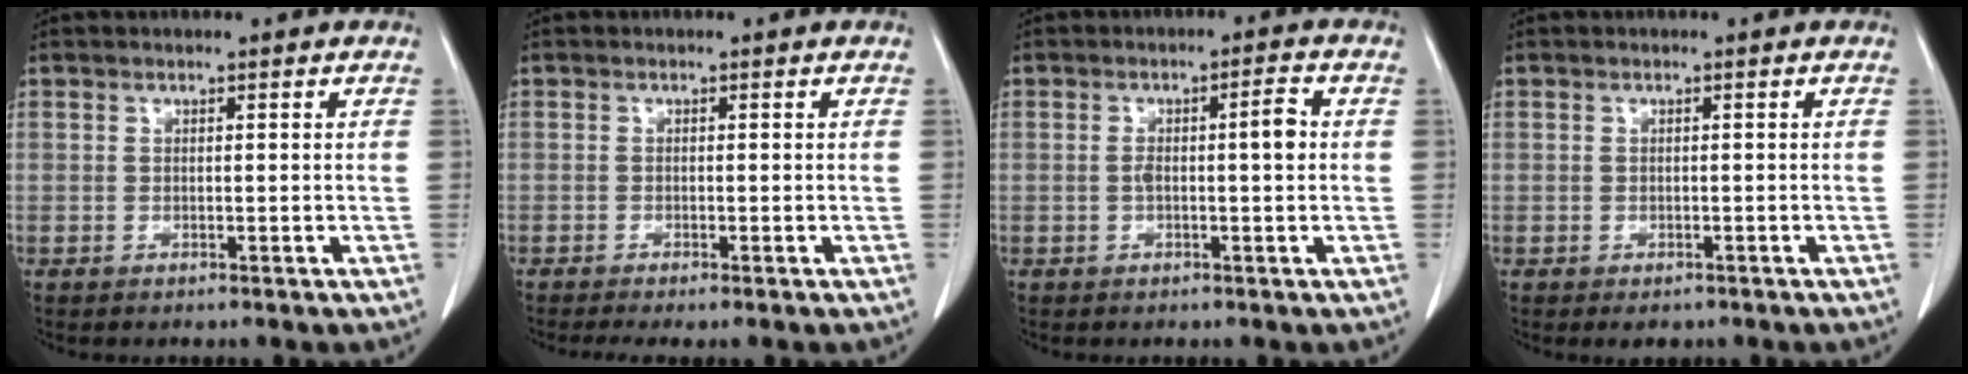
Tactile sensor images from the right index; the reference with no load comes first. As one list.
[{"total": 2.7, "force": [-2.1, 0.3, 1.6], "torque": [-0.027, -0.008, -0.032]}, {"total": 4.2, "force": [0.1, 0.6, 4.2], "torque": [-0.074, 0.014, 0.002]}, {"total": 1.8, "force": [-1.2, 1.2, 0.6], "torque": [-0.006, 0.001, -0.009]}]